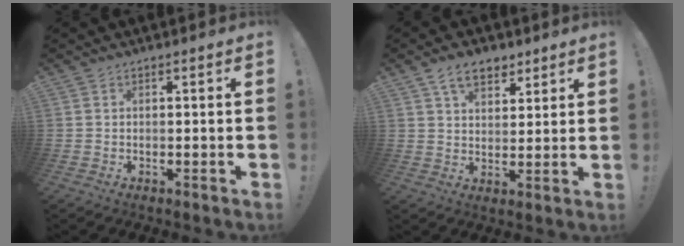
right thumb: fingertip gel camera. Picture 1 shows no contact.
{"total": 8.8, "force": [5.5, 5.3, 4.4], "torque": [-0.062, -0.019, 0.104]}